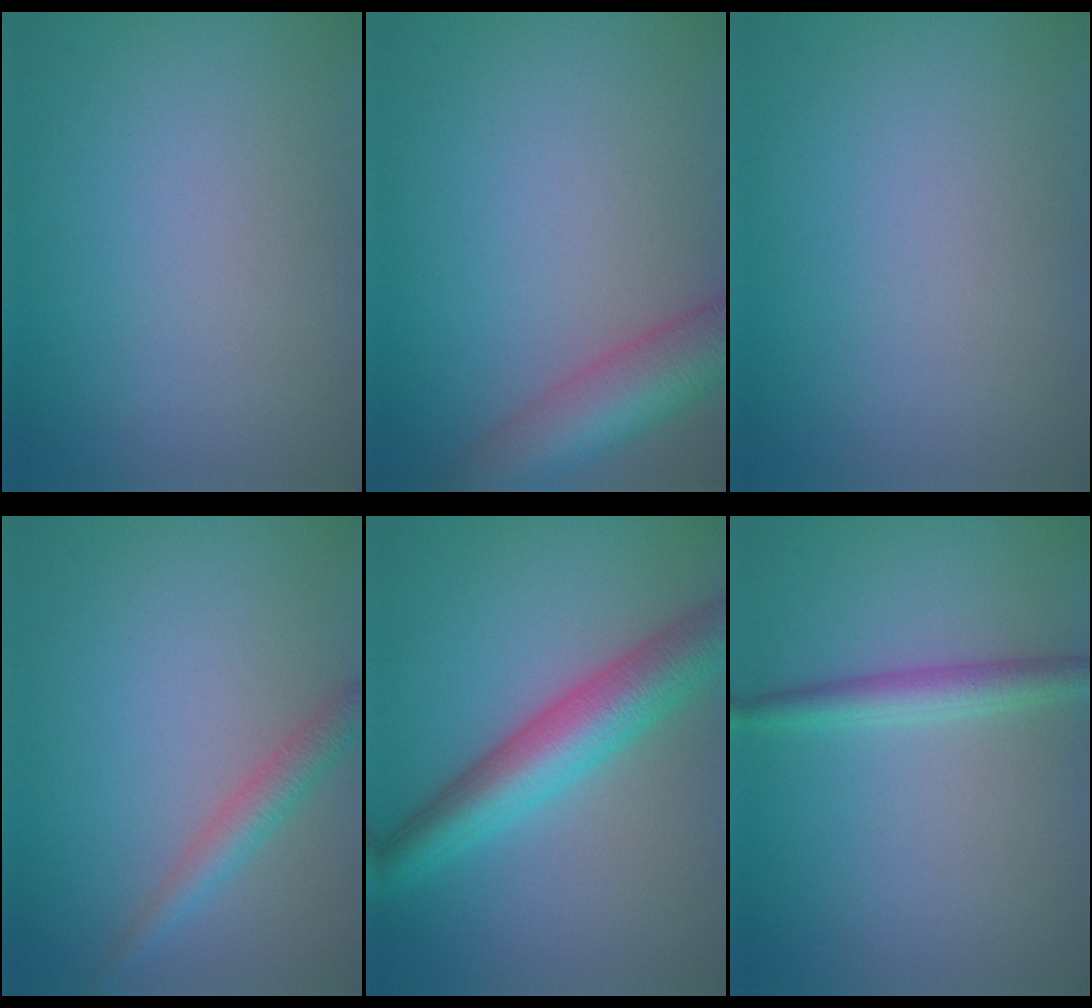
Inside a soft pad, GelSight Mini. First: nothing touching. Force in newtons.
{"total": 6.9, "press": 6.9, "slide": 0.5}
{"total": 0.0}
{"total": 2.5, "press": 2.5, "slide": 0.1}
{"total": 6.9, "press": 6.9, "slide": 0.1}
{"total": 2.5, "press": 2.5, "slide": 0.0}